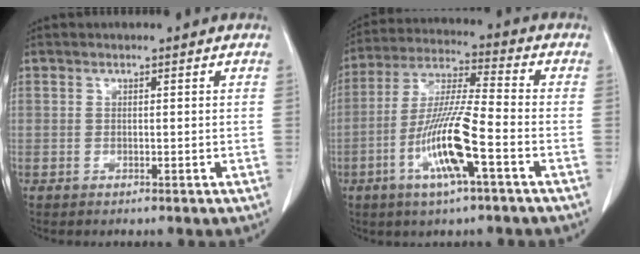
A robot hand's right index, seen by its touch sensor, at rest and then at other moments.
{"total": 12.6, "force": [-4.6, 0.8, 11.7], "torque": [-0.236, -0.006, -0.089]}